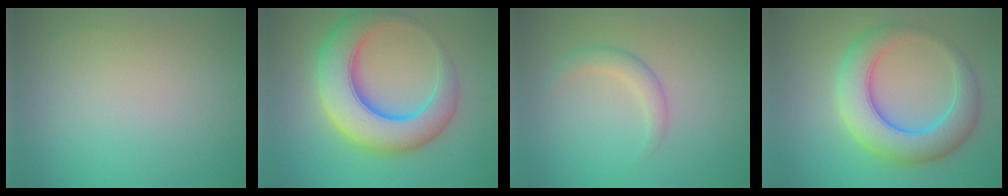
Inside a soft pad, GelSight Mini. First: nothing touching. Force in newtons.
{"total": 10.5, "press": 10.5, "slide": 0.4}
{"total": 2.0, "press": 2.0, "slide": 0.1}
{"total": 8.1, "press": 8.0, "slide": 0.2}